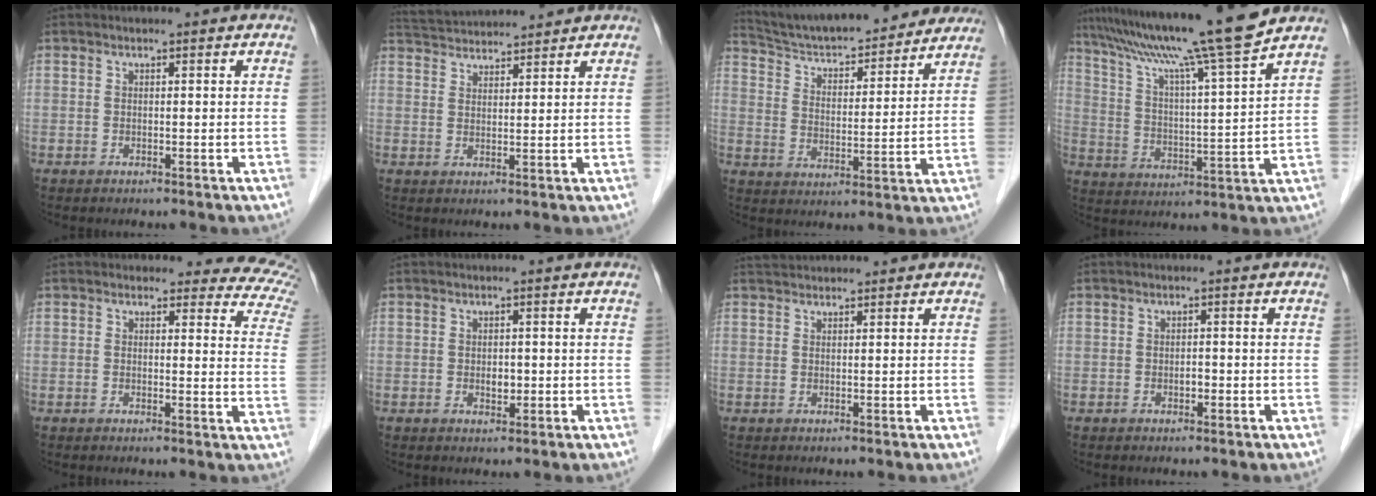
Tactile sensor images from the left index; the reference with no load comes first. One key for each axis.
{"total": 7.4, "fx": 7.3, "fy": 0.2, "fz": 1.4, "tx": -0.035, "ty": 0.031, "tz": 0.120}
{"total": 21.8, "fx": 19.9, "fy": 4.1, "fz": 7.9, "tx": -0.123, "ty": 0.008, "tz": 0.282}
{"total": 16.6, "fx": 14.0, "fy": -2.5, "fz": 8.6, "tx": -0.148, "ty": -0.018, "tz": 0.219}
{"total": 11.0, "fx": 10.2, "fy": 3.5, "fz": 2.1, "tx": 0.022, "ty": -0.059, "tz": 0.063}
{"total": 1.7, "fx": -0.4, "fy": 1.1, "fz": 1.3, "tx": -0.022, "ty": -0.004, "tz": -0.004}
{"total": 2.4, "fx": 2.3, "fy": 0.3, "fz": 0.4, "tx": -0.008, "ty": 0.025, "tz": 0.042}
{"total": 1.0, "fx": -0.5, "fy": 0.5, "fz": 0.7, "tx": -0.013, "ty": -0.003, "tz": -0.010}